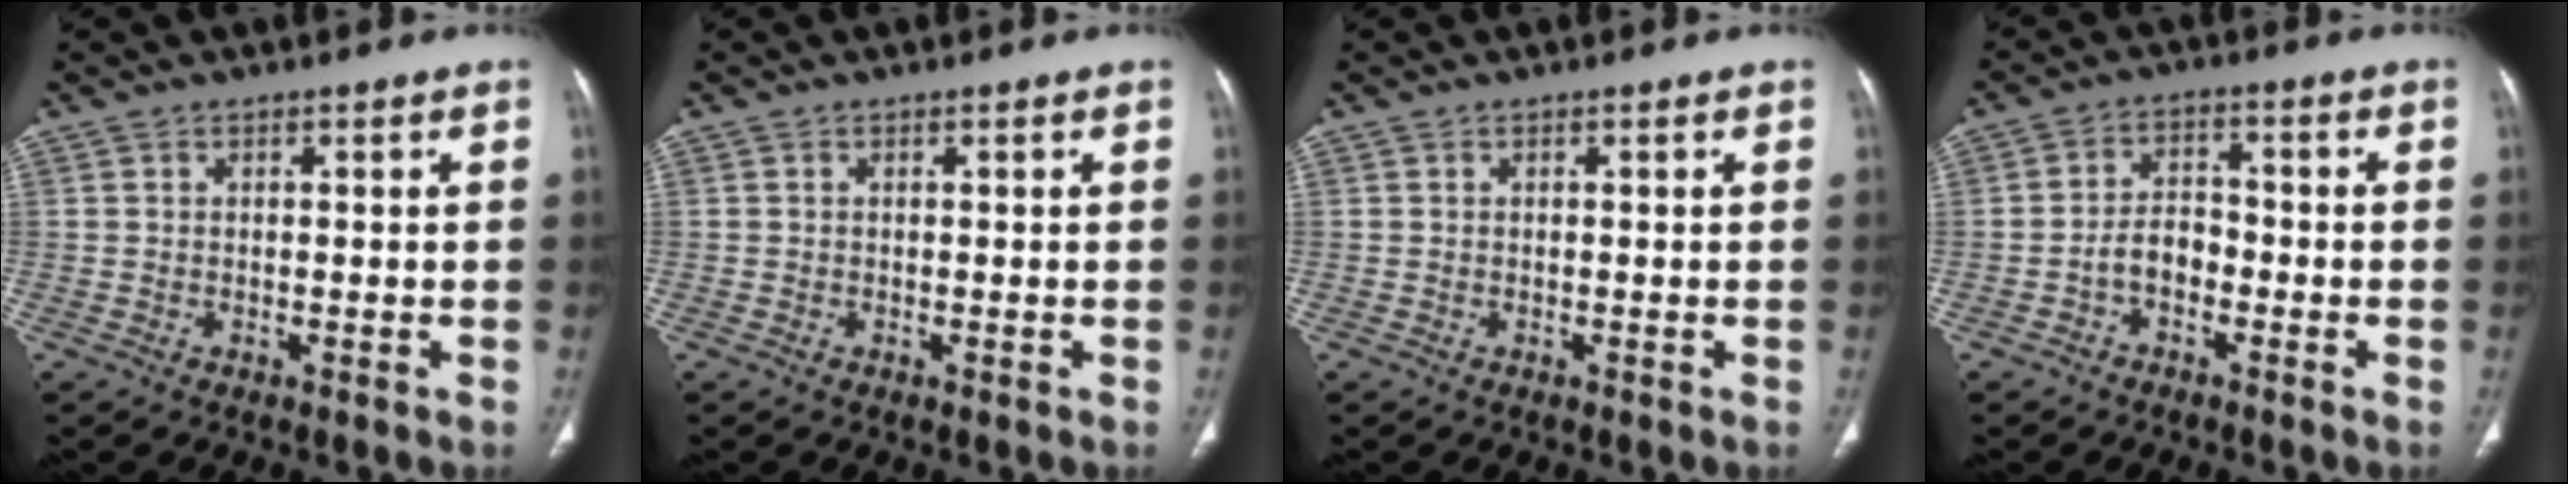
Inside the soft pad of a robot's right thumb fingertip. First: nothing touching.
{"total": 0.0}
{"total": 0.0}
{"total": 4.5, "force": [-2.0, 2.9, 2.9], "torque": [-0.041, 0.027, -0.042]}